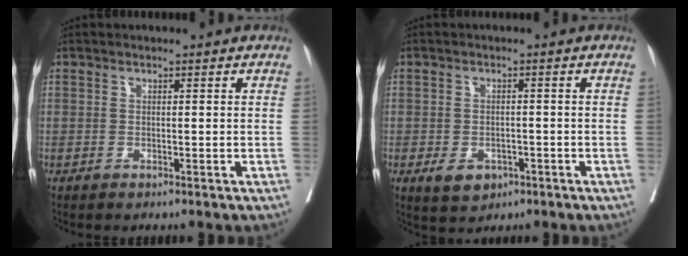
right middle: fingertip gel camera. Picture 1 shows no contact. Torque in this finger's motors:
{"motor_torque": [0.57, -0.41, 0.25, 0.05]}